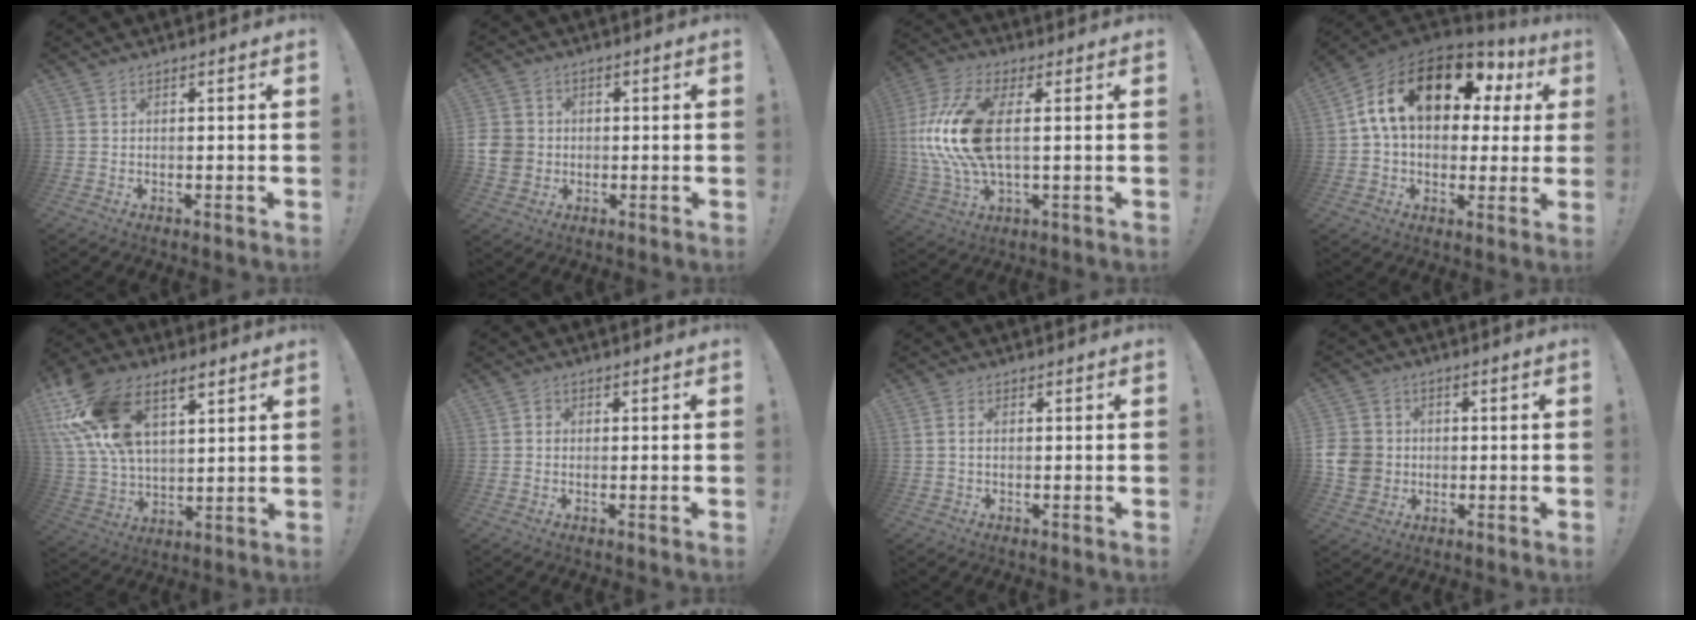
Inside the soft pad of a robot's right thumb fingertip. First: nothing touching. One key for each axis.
{"total": 7.5, "fx": -0.8, "fy": 6.7, "fz": 3.2, "tx": -0.068, "ty": 0.010, "tz": -0.012}
{"total": 19.5, "fx": 1.3, "fy": 8.8, "fz": 17.3, "tx": -0.345, "ty": -0.004, "tz": 0.029}
{"total": 19.9, "fx": 7.6, "fy": 11.0, "fz": 14.7, "tx": -0.251, "ty": -0.020, "tz": 0.131}
{"total": 20.6, "fx": 10.3, "fy": 12.1, "fz": 13.1, "tx": -0.254, "ty": -0.041, "tz": 0.189}
{"total": 1.3, "fx": -0.4, "fy": 1.1, "fz": 0.5, "tx": -0.011, "ty": 0.004, "tz": -0.006}
{"total": 1.1, "fx": -0.2, "fy": 0.6, "fz": 1.0, "tx": -0.026, "ty": 0.005, "tz": -0.002}
{"total": 10.1, "fx": -1.1, "fy": 9.1, "fz": 4.3, "tx": -0.083, "ty": 0.015, "tz": -0.016}